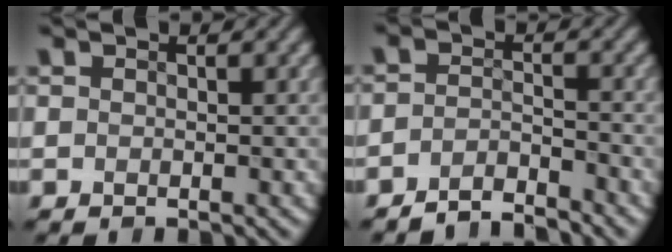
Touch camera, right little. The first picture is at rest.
{"total": 2.9, "force": [-2.7, 0.5, 0.8], "torque": [-0.015, 0.008, -0.054]}